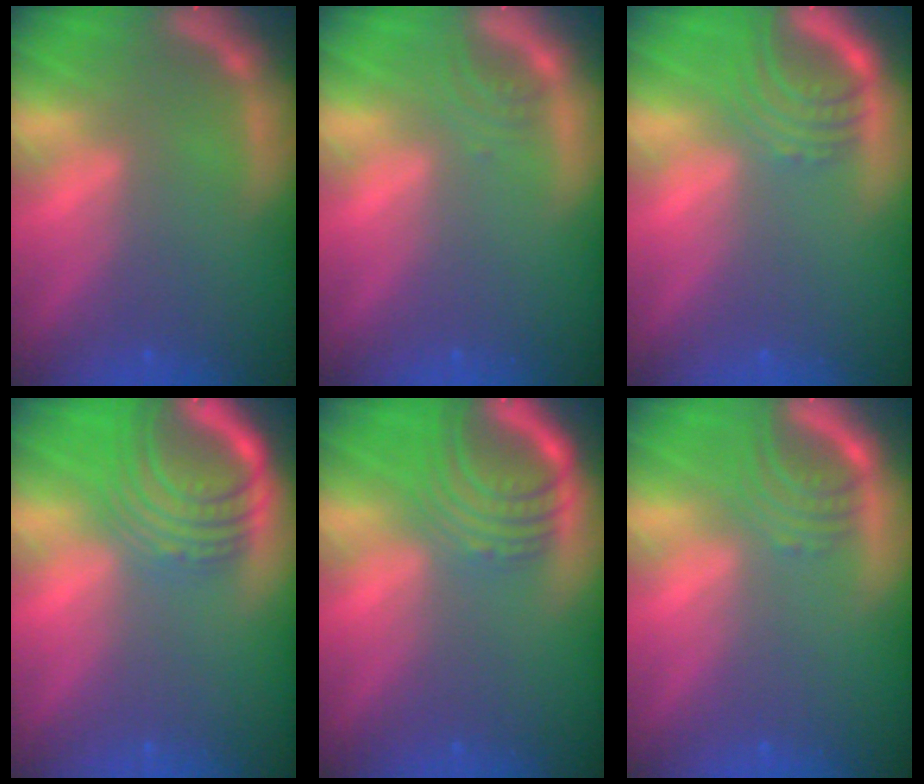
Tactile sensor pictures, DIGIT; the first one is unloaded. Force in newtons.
{"total": 1.4}
{"total": 4.5}
{"total": 8.5}
{"total": 7.1}
{"total": 3.5}